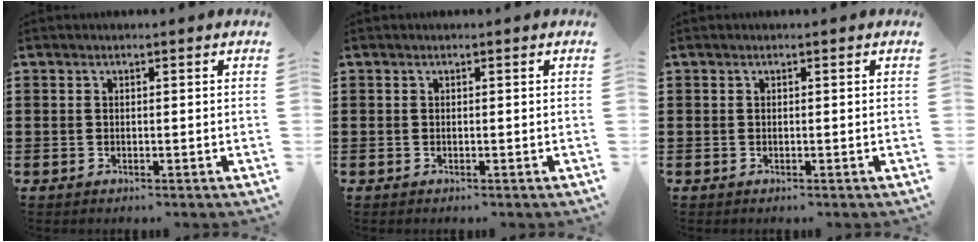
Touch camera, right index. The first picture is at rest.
{"total": 0.0}
{"total": 0.0}